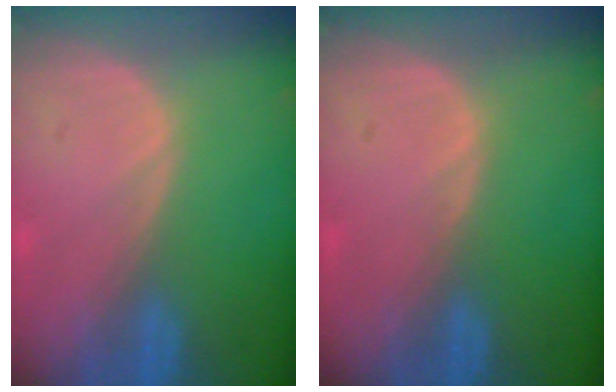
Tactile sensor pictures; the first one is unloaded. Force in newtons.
{"total": 0.0}